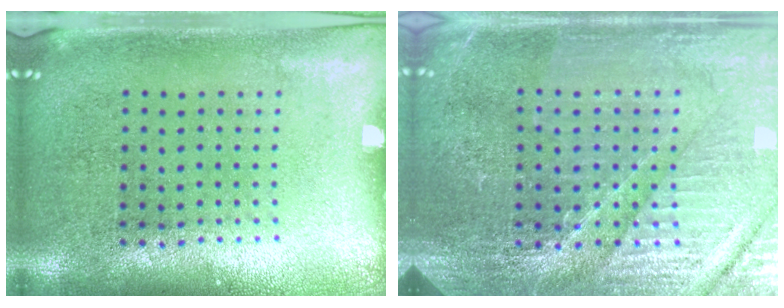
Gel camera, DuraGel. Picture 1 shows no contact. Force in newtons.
{"total": 4.8, "press": 4.6, "slide": 1.5}